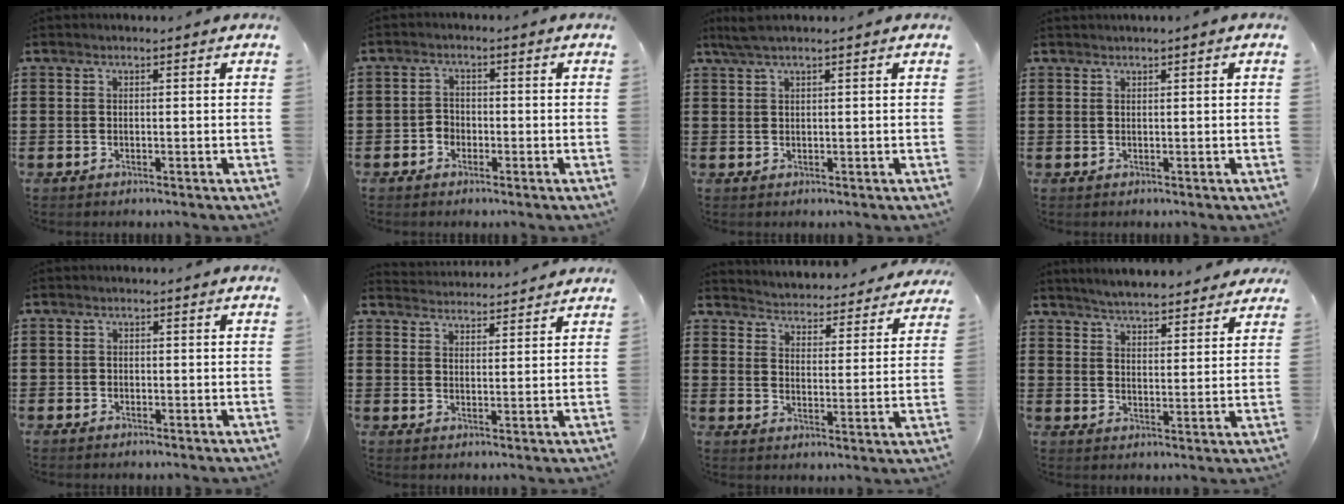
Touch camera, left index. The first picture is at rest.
{"total": 1.9, "force": [-1.2, 1.4, 0.2], "torque": [-0.009, 0.004, -0.028]}
{"total": 2.1, "force": [1.4, 0.0, 1.6], "torque": [-0.032, 0.000, 0.027]}
{"total": 0.5, "force": [0.4, -0.2, 0.3], "torque": [-0.005, -0.002, 0.007]}
{"total": 0.6, "force": [-0.3, 0.5, -0.1], "torque": [0.000, 0.002, -0.006]}
{"total": 3.3, "force": [3.3, 0.0, -0.3], "torque": [-0.005, -0.015, 0.060]}
{"total": 3.9, "force": [3.8, -0.2, -0.6], "torque": [-0.015, -0.040, 0.060]}
{"total": 4.6, "force": [4.6, 0.1, 0.4], "torque": [-0.028, -0.024, 0.081]}